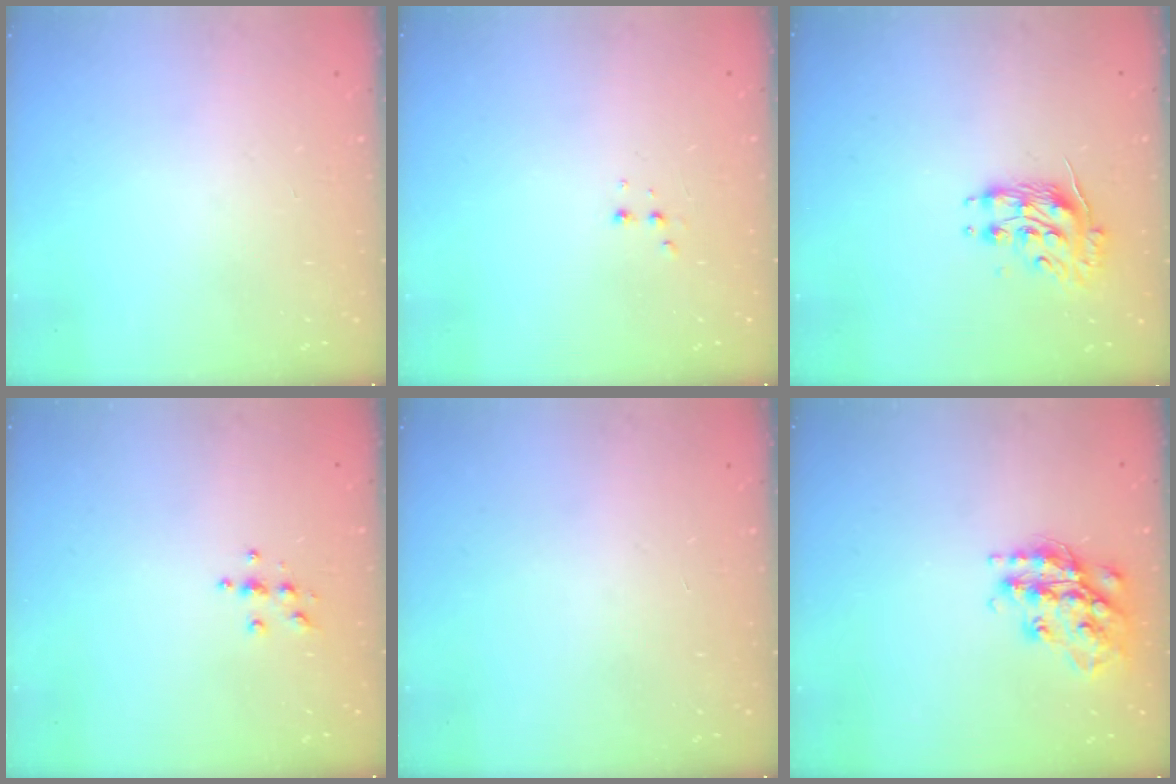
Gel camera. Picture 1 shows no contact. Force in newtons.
{"total": 2.9, "press": 2.7, "slide": 1.0}
{"total": 10.2, "press": 10.2, "slide": 0.6}
{"total": 3.9, "press": 3.8, "slide": 0.4}
{"total": 0.0}
{"total": 16.9, "press": 16.9, "slide": 1.2}